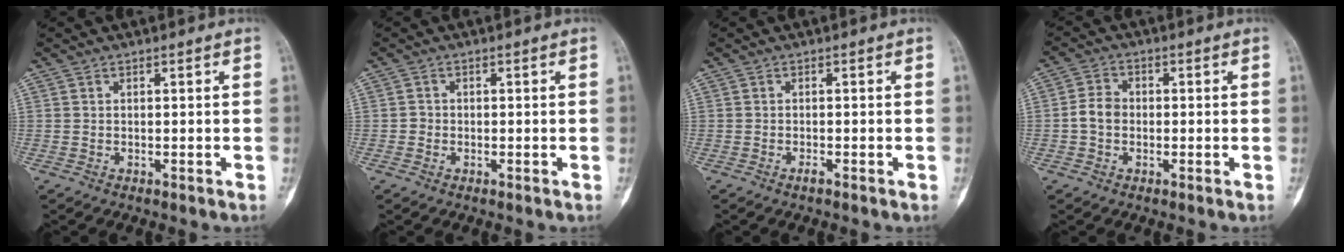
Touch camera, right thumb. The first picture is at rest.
{"total": 1.1, "force": [-0.3, 1.0, 0.2], "torque": [0.003, 0.005, -0.008]}
{"total": 0.9, "force": [-0.7, 0.1, 0.6], "torque": [-0.009, 0.000, -0.014]}
{"total": 4.1, "force": [-0.6, 3.3, 2.4], "torque": [-0.039, 0.013, -0.018]}